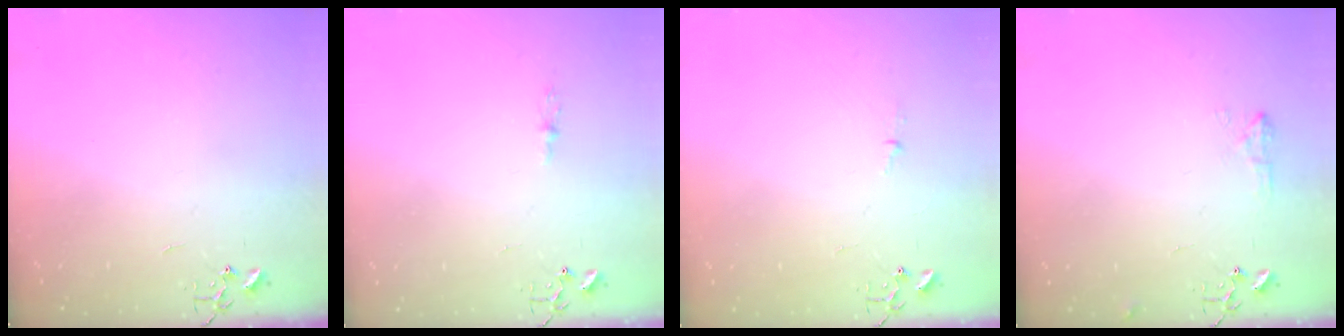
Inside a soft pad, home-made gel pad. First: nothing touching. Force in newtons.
{"total": 4.0, "press": 4.0, "slide": 0.4}
{"total": 3.1, "press": 3.1, "slide": 0.4}
{"total": 6.4, "press": 6.3, "slide": 0.8}